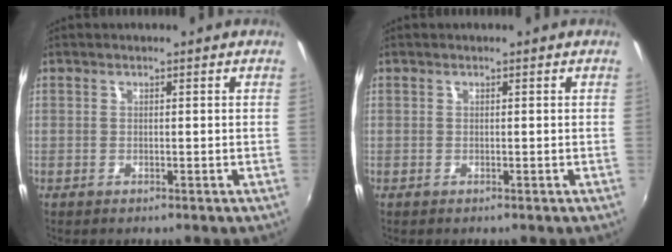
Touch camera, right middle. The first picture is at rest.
{"total": 0.0}